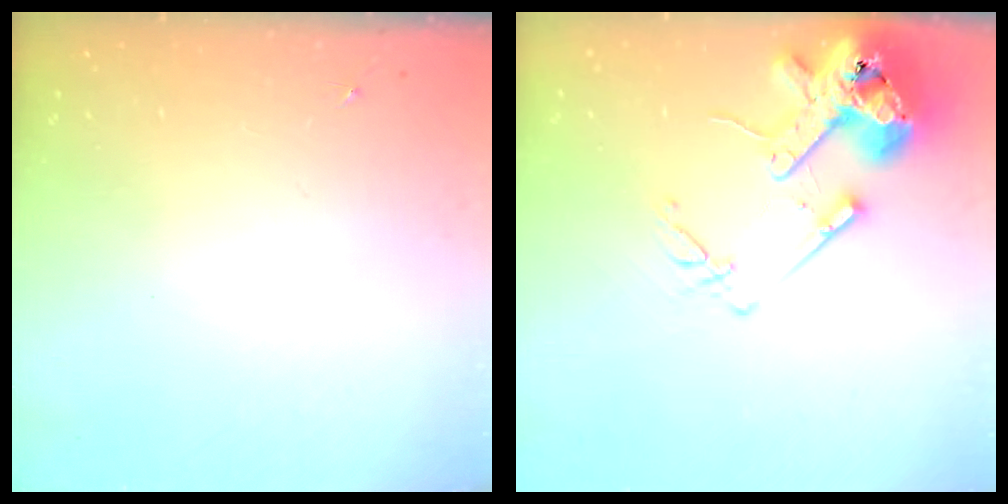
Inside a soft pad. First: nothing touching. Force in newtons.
{"total": 16.1, "press": 15.9, "slide": 2.4}